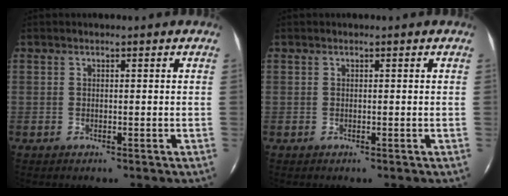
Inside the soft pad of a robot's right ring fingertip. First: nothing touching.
{"total": 0.0}